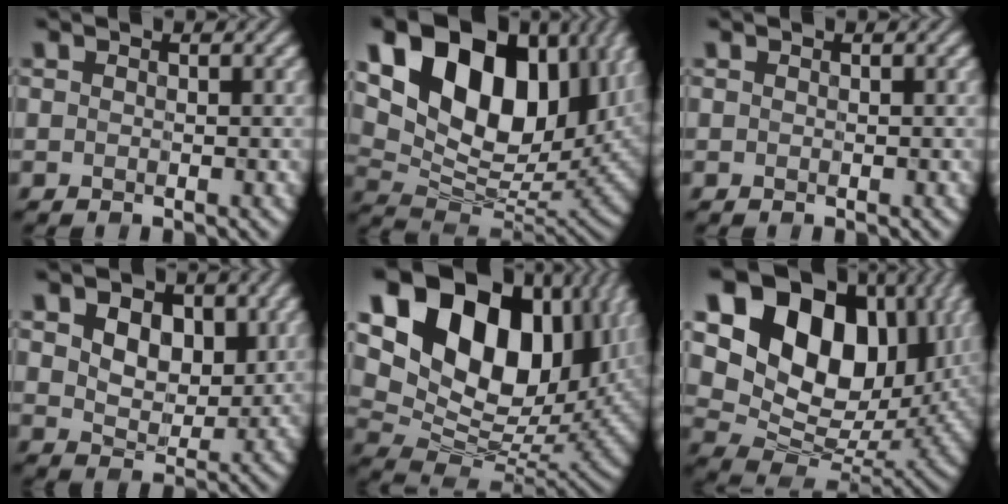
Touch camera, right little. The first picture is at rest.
{"total": 17.8, "force": [7.6, 10.5, 12.3], "torque": [-0.227, 0.041, 0.121]}
{"total": 0.0}
{"total": 5.4, "force": [1.8, 3.8, 3.4], "torque": [-0.070, -0.005, 0.023]}
{"total": 20.5, "force": [8.2, 13.1, 13.4], "torque": [-0.246, 0.047, 0.141]}
{"total": 18.9, "force": [7.1, 12.9, 11.7], "torque": [-0.219, 0.044, 0.125]}